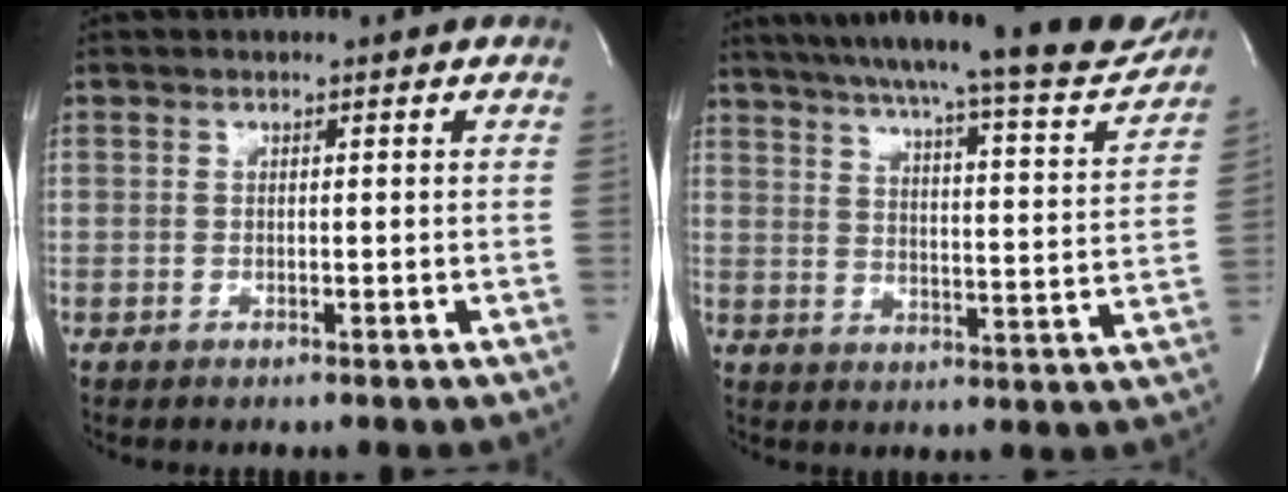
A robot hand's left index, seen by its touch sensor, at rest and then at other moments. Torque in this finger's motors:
{"motor_torque": [0.07, -0.16, 0.57, 0.17]}